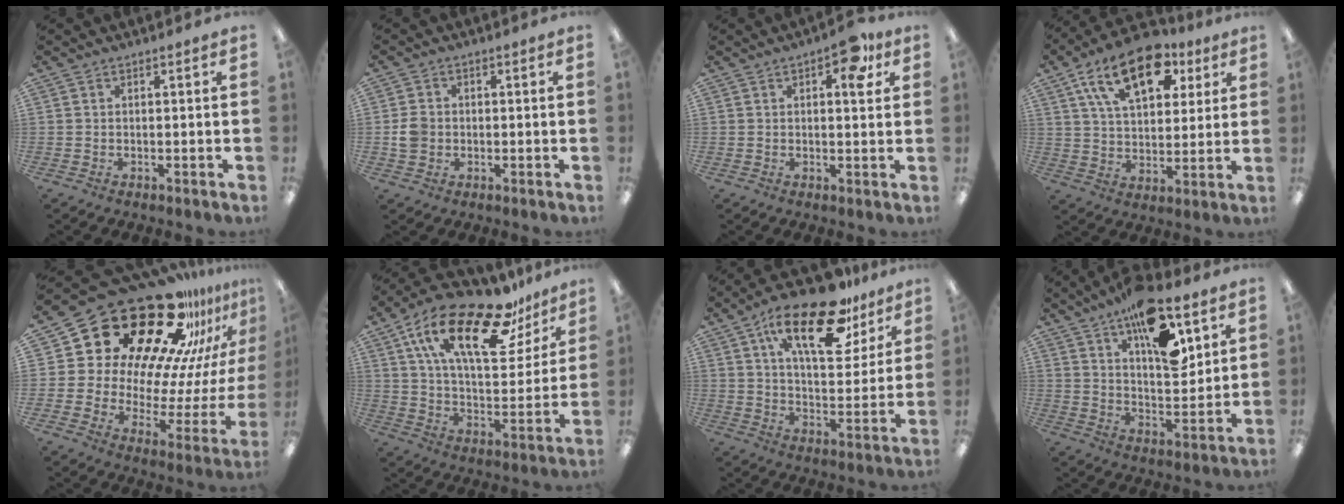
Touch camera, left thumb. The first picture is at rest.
{"total": 4.5, "force": [-0.4, 4.2, 1.7], "torque": [-0.016, 0.004, -0.008]}
{"total": 8.1, "force": [3.8, 4.0, 6.0], "torque": [-0.067, -0.013, 0.058]}
{"total": 18.4, "force": [9.8, 10.0, 11.9], "torque": [-0.192, -0.029, 0.171]}
{"total": 29.3, "force": [21.7, 13.5, 14.5], "torque": [-0.214, -0.177, 0.392]}
{"total": 24.4, "force": [14.7, 9.8, 16.8], "torque": [-0.281, -0.071, 0.250]}
{"total": 22.7, "force": [13.9, 9.4, 15.3], "torque": [-0.239, -0.065, 0.229]}
{"total": 18.7, "force": [11.0, 7.9, 12.9], "torque": [-0.194, -0.052, 0.182]}